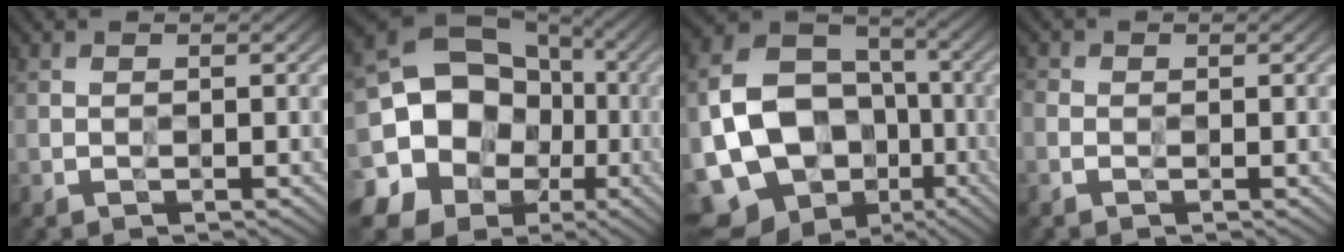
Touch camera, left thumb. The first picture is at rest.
{"total": 18.7, "force": [-2.3, 16.7, 8.1], "torque": [-0.215, -0.007, -0.066]}
{"total": 17.4, "force": [-5.0, 13.7, 9.4], "torque": [-0.209, -0.035, -0.076]}
{"total": 1.1, "force": [-0.4, 0.9, 0.5], "torque": [-0.013, 0.000, -0.012]}